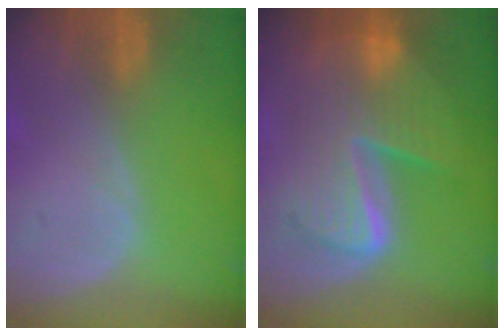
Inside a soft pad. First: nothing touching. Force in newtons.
{"total": 10.4, "press": 10.4, "slide": 1.0}